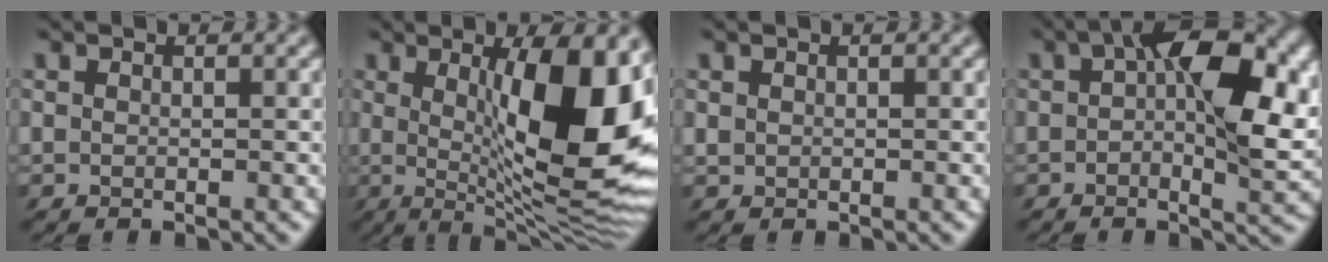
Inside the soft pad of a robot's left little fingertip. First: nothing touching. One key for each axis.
{"total": 13.0, "fx": 1.7, "fy": 4.1, "fz": 12.2, "tx": -0.154, "ty": -0.002, "tz": 0.019}
{"total": 0.8, "fx": 0.0, "fy": 0.6, "fz": 0.5, "tx": -0.015, "ty": 0.000, "tz": 0.000}
{"total": 11.5, "fx": 2.5, "fy": 5.9, "fz": 9.5, "tx": -0.147, "ty": -0.001, "tz": 0.035}